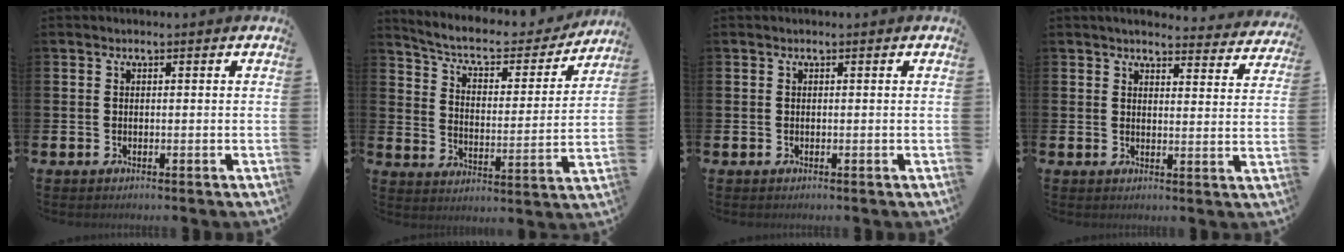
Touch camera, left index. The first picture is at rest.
{"total": 7.1, "force": [6.3, 2.0, 2.6], "torque": [-0.078, -0.047, 0.103]}
{"total": 0.0}
{"total": 3.9, "force": [3.8, 0.6, 0.4], "torque": [-0.006, -0.029, 0.065]}